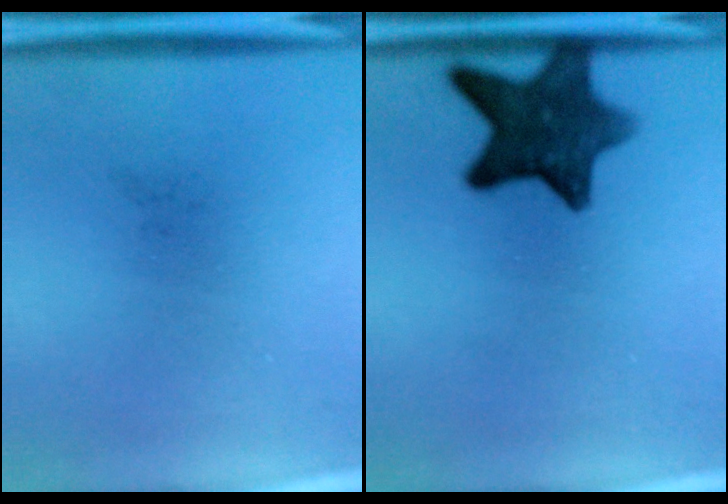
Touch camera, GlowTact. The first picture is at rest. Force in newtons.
{"total": 11.2}